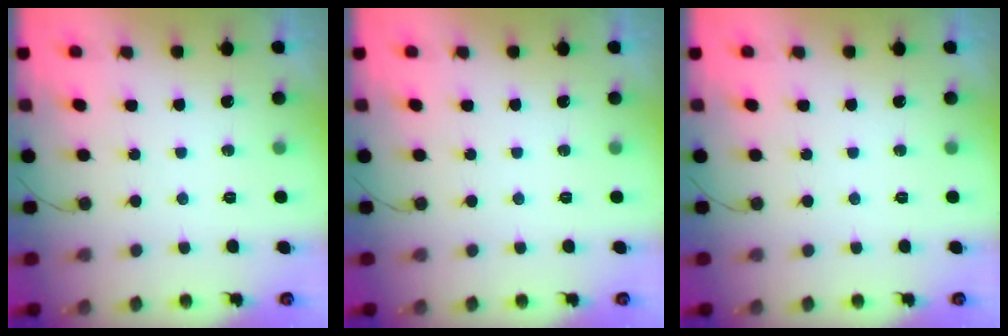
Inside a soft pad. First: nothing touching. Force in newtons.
{"total": 0.0}
{"total": 0.0}